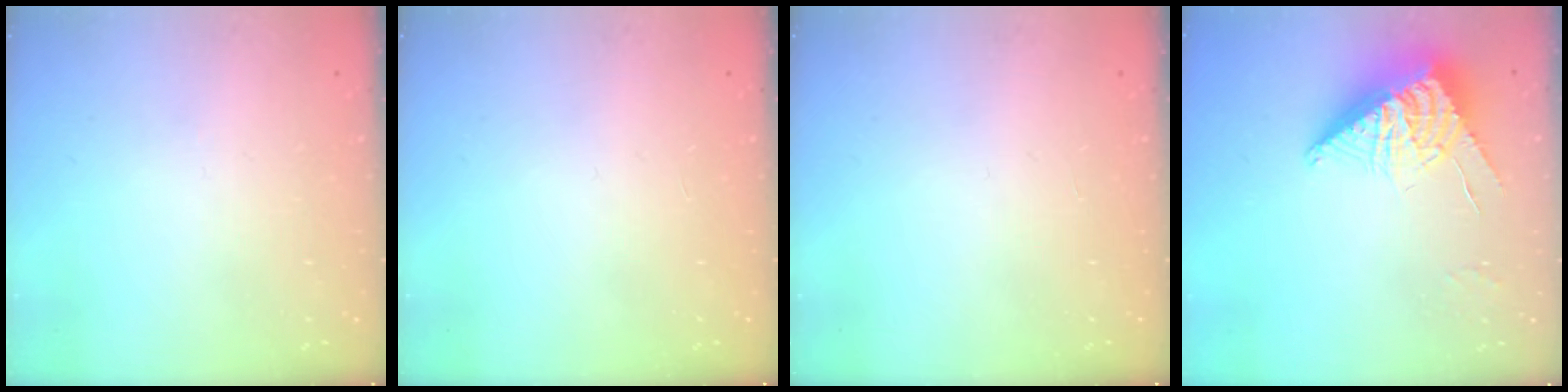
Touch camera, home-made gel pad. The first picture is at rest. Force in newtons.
{"total": 0.0}
{"total": 0.0}
{"total": 10.3, "press": 10.2, "slide": 0.9}